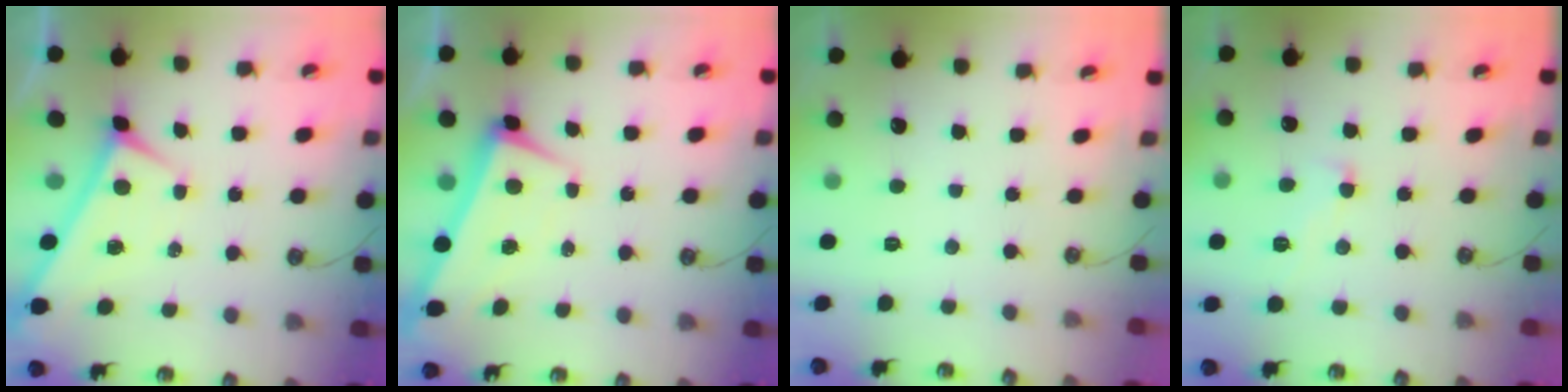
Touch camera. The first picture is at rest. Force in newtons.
{"total": 1.8, "press": 0.9, "slide": 1.6}
{"total": 0.0}
{"total": 0.7, "press": 0.0, "slide": 0.7}